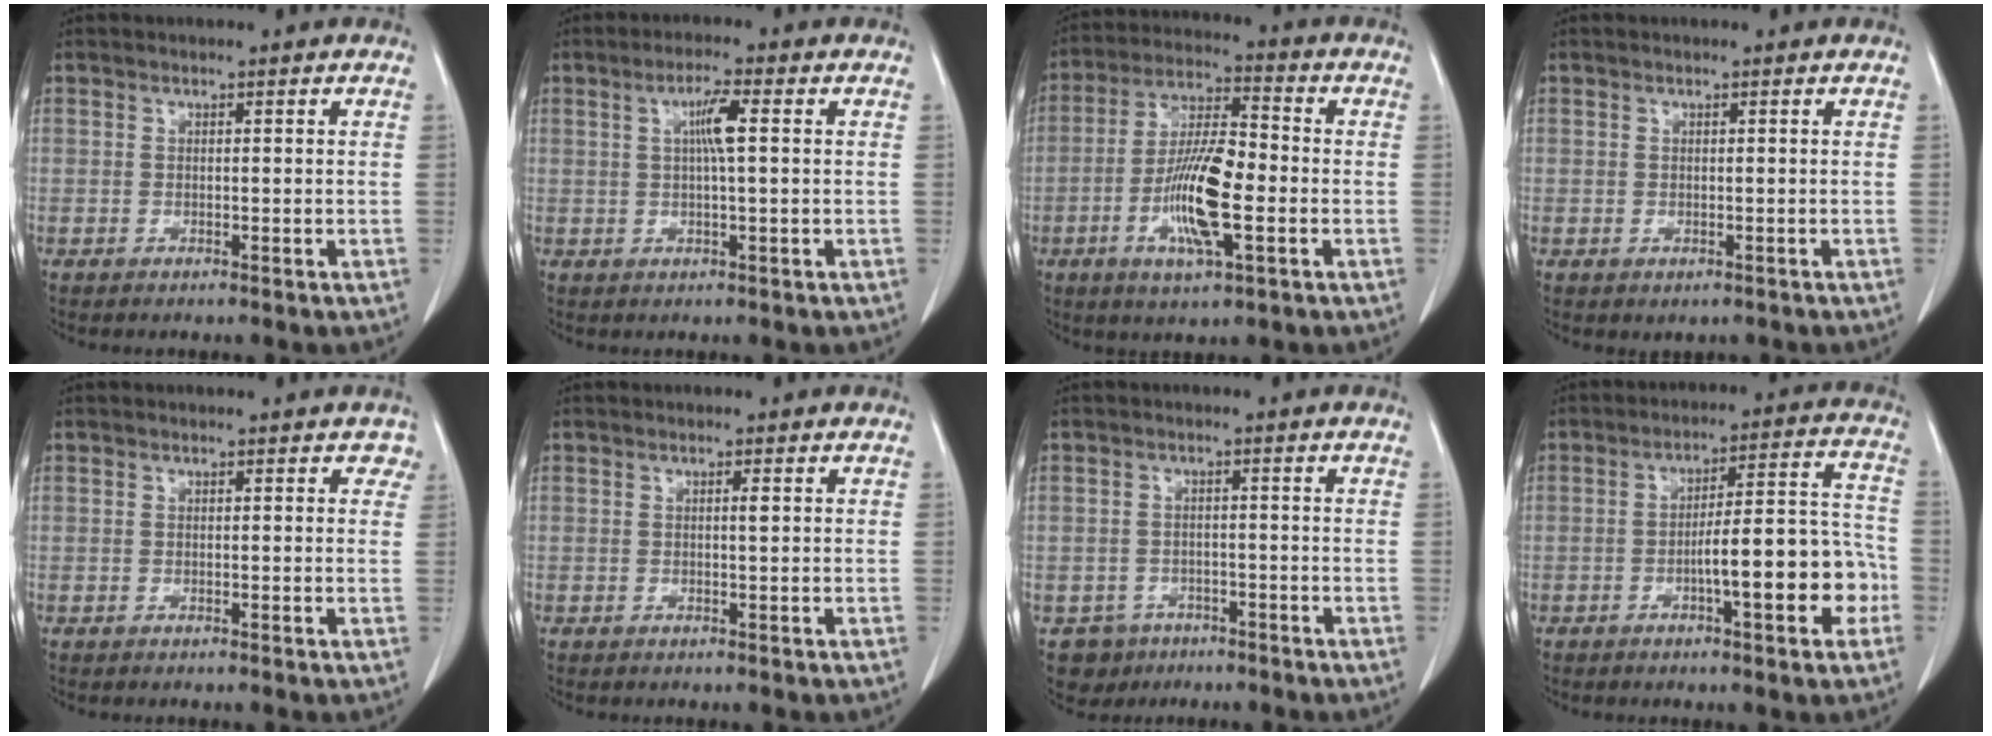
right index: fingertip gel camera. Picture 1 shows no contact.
{"total": 4.2, "force": [0.9, 0.3, 4.1], "torque": [-0.075, 0.005, 0.014]}
{"total": 9.8, "force": [-2.3, 2.3, 9.3], "torque": [-0.172, 0.002, -0.040]}
{"total": 0.9, "force": [-0.2, 0.9, 0.2], "torque": [-0.006, 0.003, 0.002]}
{"total": 1.6, "force": [1.0, 1.0, 0.8], "torque": [0.008, 0.003, -0.001]}
{"total": 0.8, "force": [0.3, 0.0, 0.8], "torque": [-0.009, 0.002, 0.007]}
{"total": 4.3, "force": [-2.6, 3.4, 0.1], "torque": [0.002, 0.008, -0.038]}
{"total": 11.9, "force": [-3.6, 2.1, 11.2], "torque": [-0.154, 0.030, -0.046]}